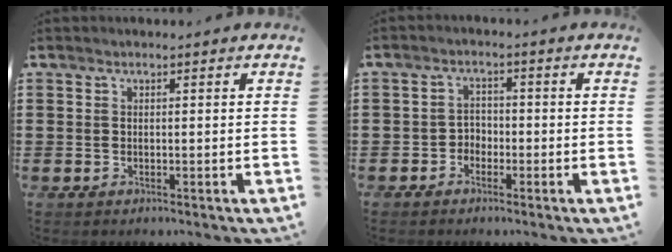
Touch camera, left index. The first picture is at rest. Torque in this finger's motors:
{"motor_torque": [-0.22, 0.52, 0.00, 0.00]}